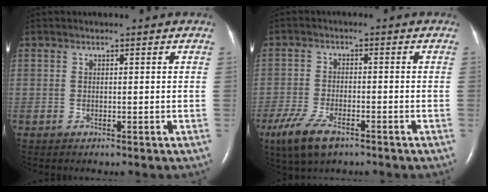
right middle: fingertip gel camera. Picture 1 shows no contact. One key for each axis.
{"total": 7.3, "fx": -4.7, "fy": 2.4, "fz": 5.1, "tx": -0.106, "ty": -0.015, "tz": -0.083}